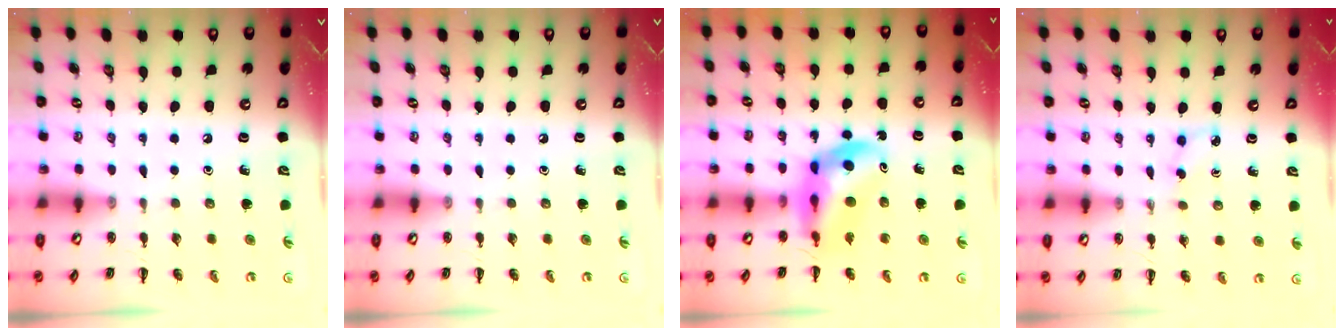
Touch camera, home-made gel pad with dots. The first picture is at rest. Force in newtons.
{"total": 0.0}
{"total": 9.5, "press": 9.1, "slide": 2.7}
{"total": 3.2, "press": 3.1, "slide": 1.0}